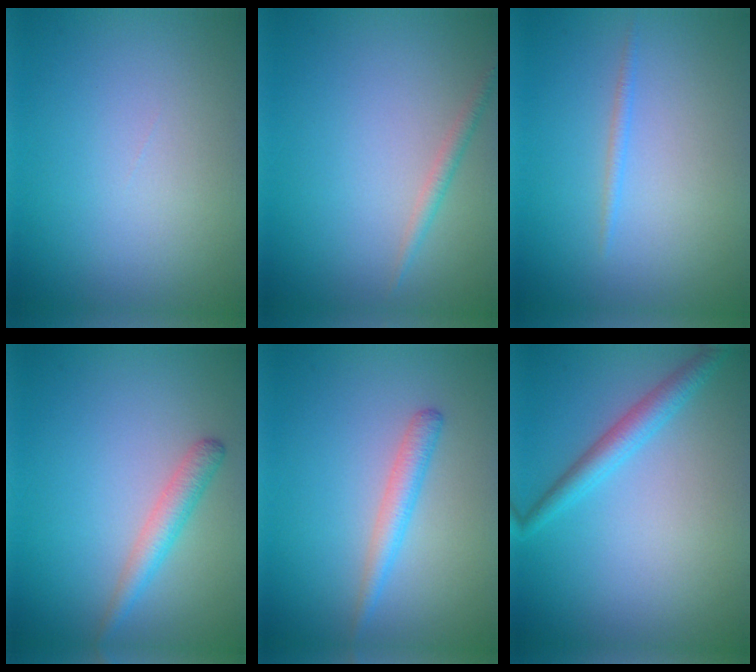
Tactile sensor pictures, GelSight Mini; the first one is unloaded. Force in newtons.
{"total": 1.2, "press": 1.1, "slide": 0.1}
{"total": 0.8, "press": 0.8, "slide": 0.0}
{"total": 2.3, "press": 2.3, "slide": 0.0}
{"total": 2.0, "press": 2.0, "slide": 0.0}
{"total": 2.6, "press": 2.6, "slide": 0.1}